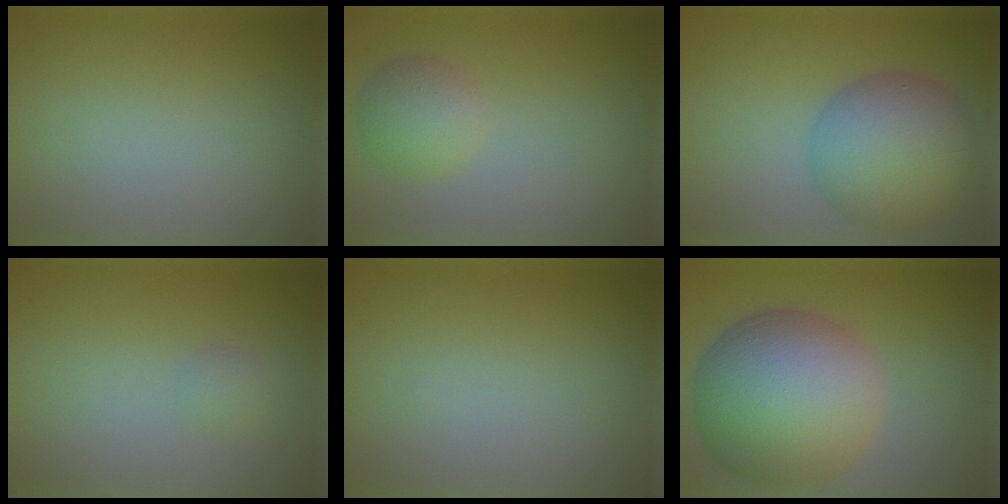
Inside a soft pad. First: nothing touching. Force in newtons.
{"total": 2.9, "press": 2.9, "slide": 0.1}
{"total": 8.1, "press": 8.1, "slide": 0.3}
{"total": 1.0, "press": 1.0, "slide": 0.1}
{"total": 0.0}
{"total": 13.6, "press": 13.6, "slide": 0.4}